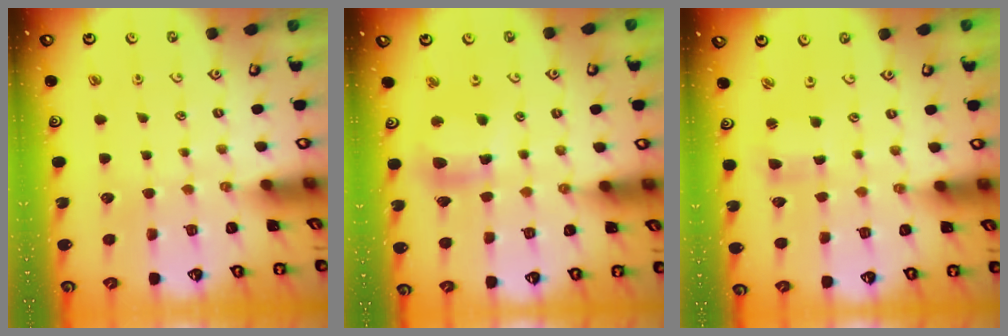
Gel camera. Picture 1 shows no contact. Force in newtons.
{"total": 10.9, "press": 10.8, "slide": 1.5}
{"total": 2.4, "press": 2.3, "slide": 0.4}